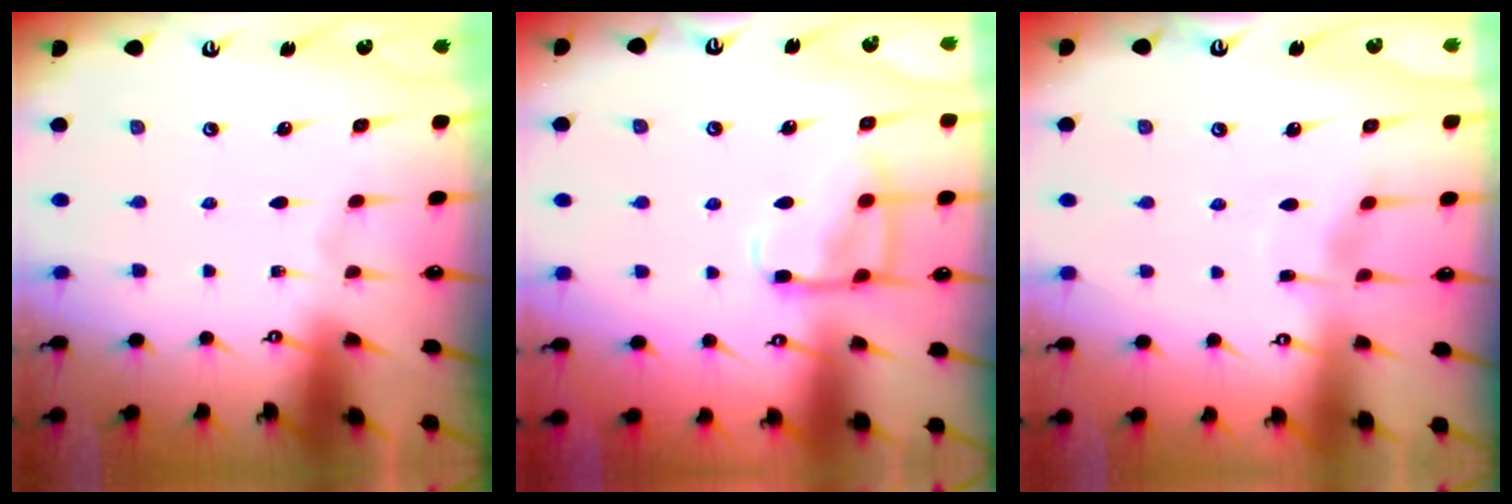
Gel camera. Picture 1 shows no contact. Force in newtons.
{"total": 11.2, "press": 11.1, "slide": 1.0}
{"total": 2.9, "press": 2.9, "slide": 0.4}